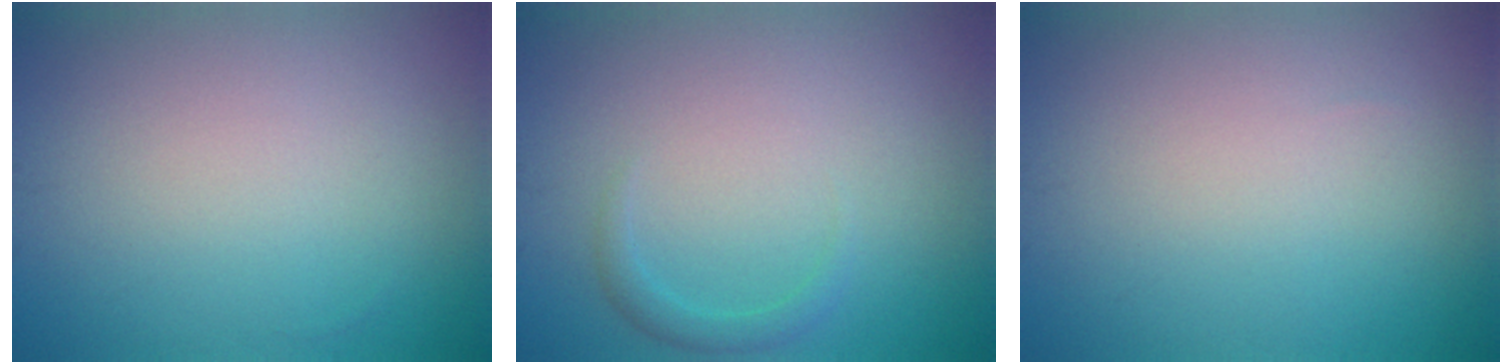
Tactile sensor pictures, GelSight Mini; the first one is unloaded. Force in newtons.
{"total": 1.3, "press": 1.3, "slide": 0.1}
{"total": 0.0}